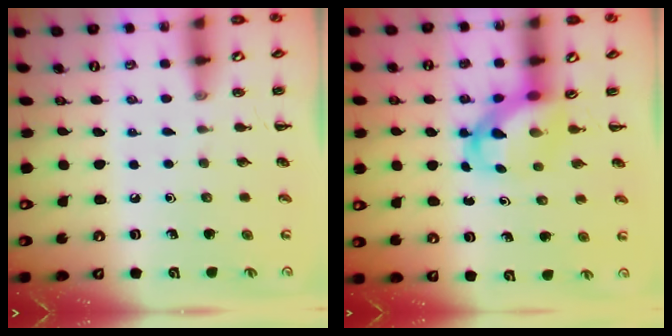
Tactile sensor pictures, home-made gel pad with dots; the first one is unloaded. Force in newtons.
{"total": 4.4, "press": 4.3, "slide": 0.7}